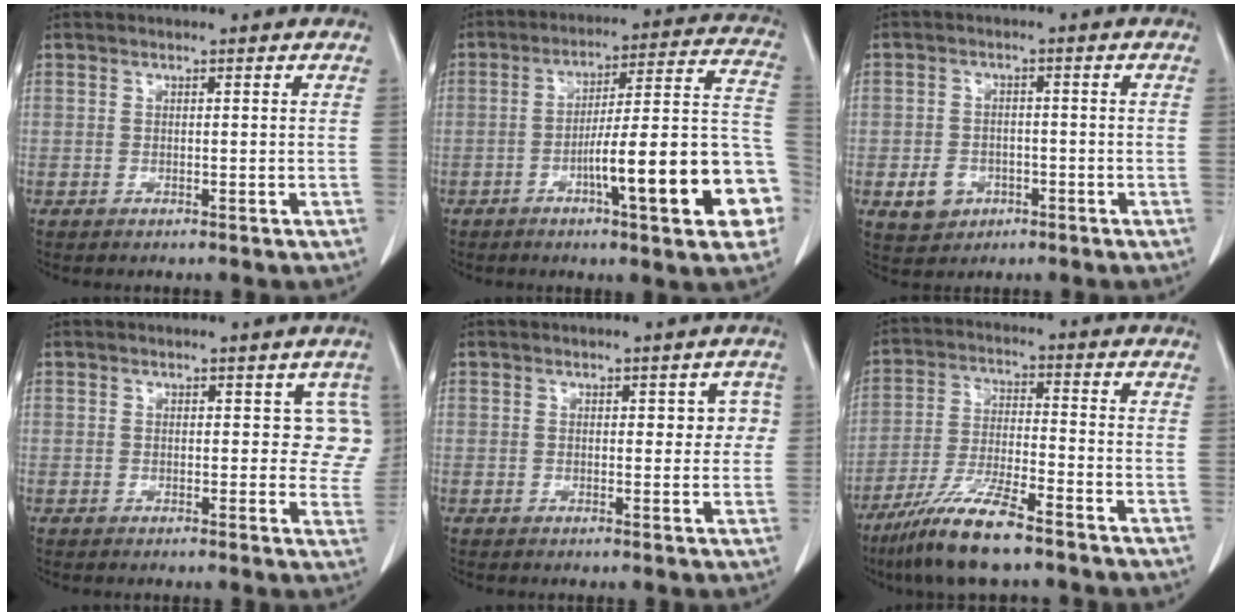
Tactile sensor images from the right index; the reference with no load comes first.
{"total": 18.9, "force": [-6.7, 2.0, 17.6], "torque": [-0.189, 0.029, -0.088]}
{"total": 4.6, "force": [-1.8, 3.8, 1.8], "torque": [-0.031, 0.004, -0.020]}
{"total": 4.7, "force": [1.6, 3.1, 3.2], "torque": [0.001, 0.003, 0.010]}
{"total": 3.1, "force": [0.8, 2.1, 2.2], "torque": [-0.008, 0.013, 0.007]}
{"total": 10.5, "force": [-7.7, 0.9, 7.1], "torque": [-0.146, -0.027, -0.146]}